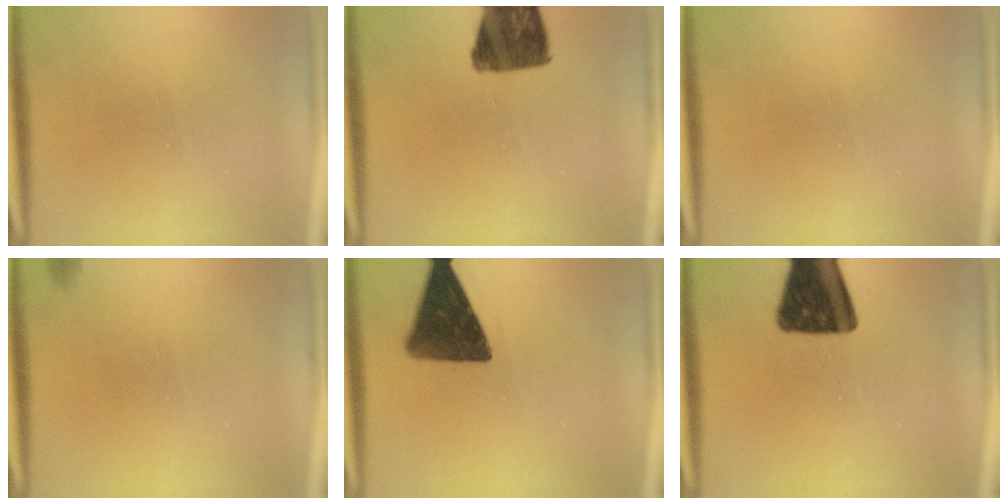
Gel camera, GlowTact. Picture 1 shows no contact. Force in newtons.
{"total": 11.2}
{"total": 0.0}
{"total": 0.6}
{"total": 13.8}
{"total": 17.2}